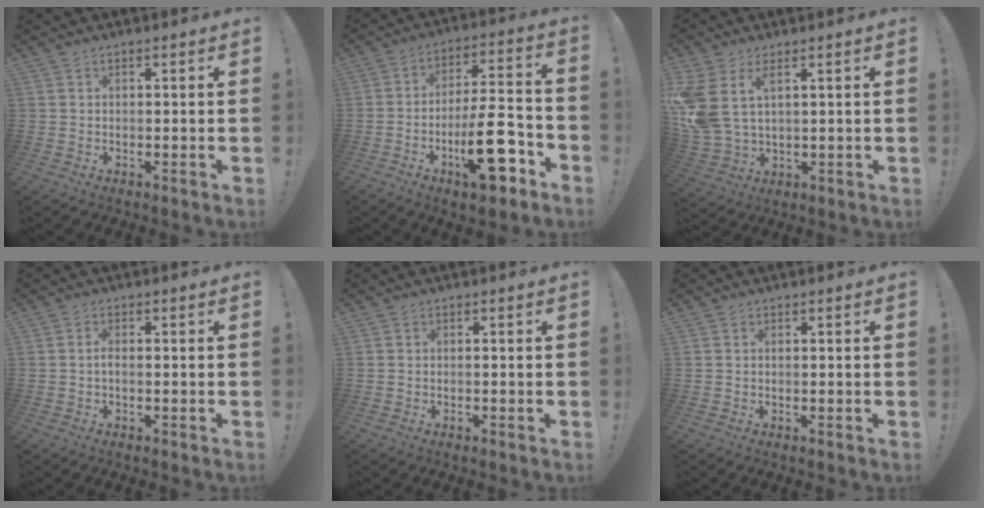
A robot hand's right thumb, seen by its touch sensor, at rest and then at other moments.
{"total": 19.0, "force": [-7.5, 6.8, 16.1], "torque": [-0.242, 0.048, -0.113]}
{"total": 9.6, "force": [4.5, 5.2, 6.6], "torque": [-0.150, -0.022, 0.086]}
{"total": 1.4, "force": [-0.6, 0.5, 1.2], "torque": [-0.026, 0.004, -0.011]}
{"total": 0.7, "force": [-0.7, 0.0, 0.1], "torque": [-0.005, 0.002, -0.012]}
{"total": 0.0}